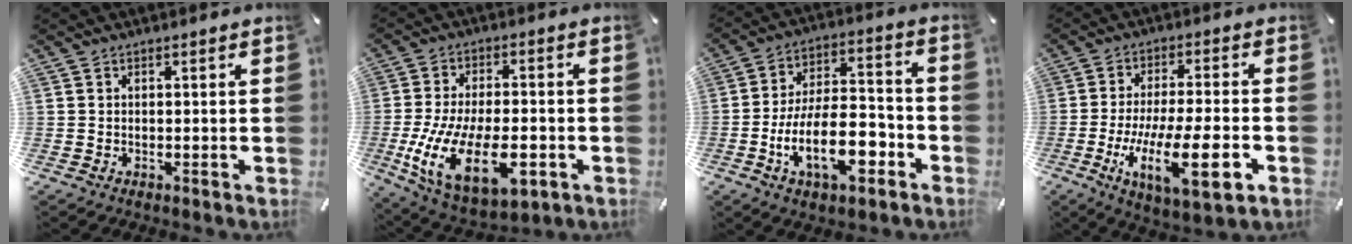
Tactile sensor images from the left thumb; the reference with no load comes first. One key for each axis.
{"total": 20.1, "fx": -5.8, "fy": 10.1, "fz": 16.4, "tx": -0.318, "ty": -0.006, "tz": -0.085}
{"total": 17.8, "fx": -7.0, "fy": 8.7, "fz": 13.9, "tx": -0.249, "ty": 0.027, "tz": -0.119}
{"total": 16.1, "fx": -5.1, "fy": 3.9, "fz": 14.8, "tx": -0.279, "ty": -0.003, "tz": -0.077}